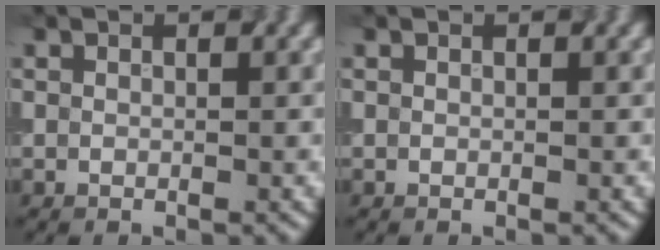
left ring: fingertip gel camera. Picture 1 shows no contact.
{"total": 0.0}